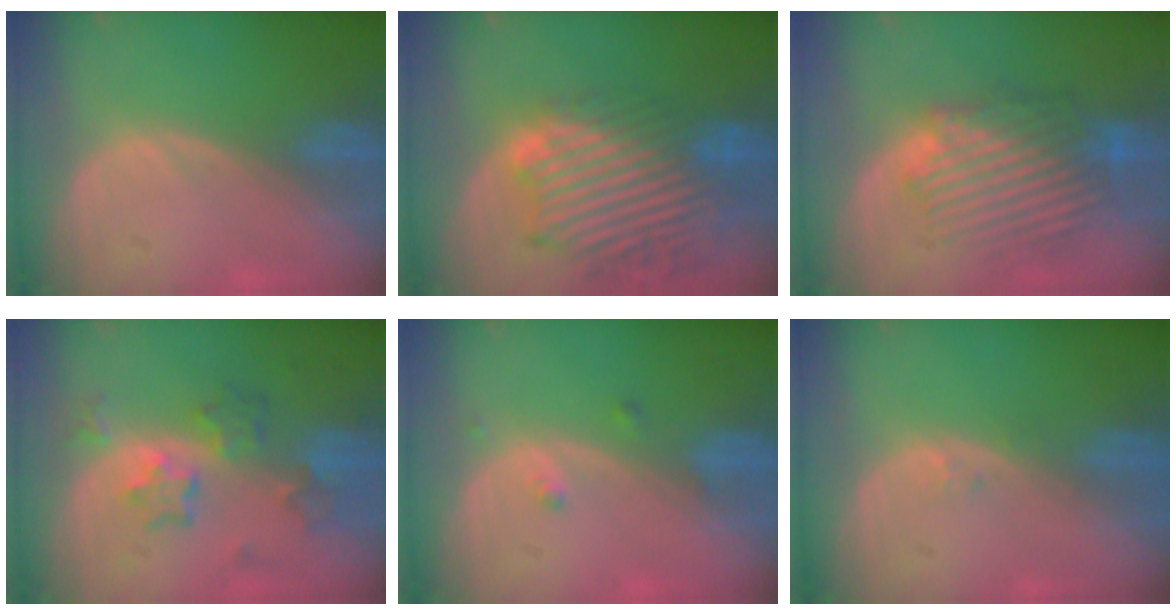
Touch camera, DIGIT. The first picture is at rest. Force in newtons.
{"total": 13.6, "press": 11.7, "slide": 6.8}
{"total": 9.1, "press": 8.6, "slide": 2.8}
{"total": 7.2, "press": 6.4, "slide": 3.4}
{"total": 1.3, "press": 1.3, "slide": 0.0}
{"total": 0.6, "press": 0.6, "slide": 0.1}